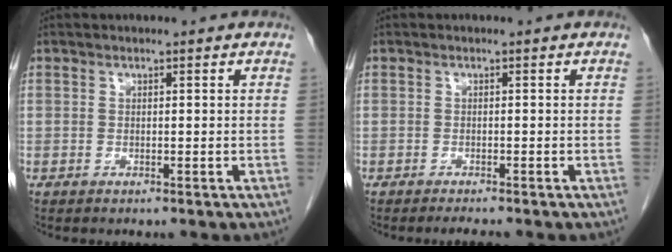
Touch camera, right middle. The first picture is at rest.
{"total": 1.4, "force": [-1.3, -0.2, 0.6], "torque": [-0.015, -0.007, -0.019]}